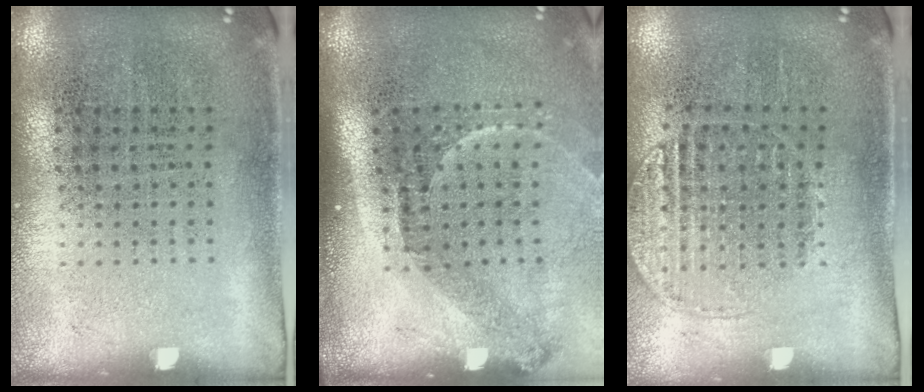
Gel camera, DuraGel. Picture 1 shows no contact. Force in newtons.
{"total": 2.2, "press": 1.5, "slide": 1.6}
{"total": 1.2, "press": 1.1, "slide": 0.4}